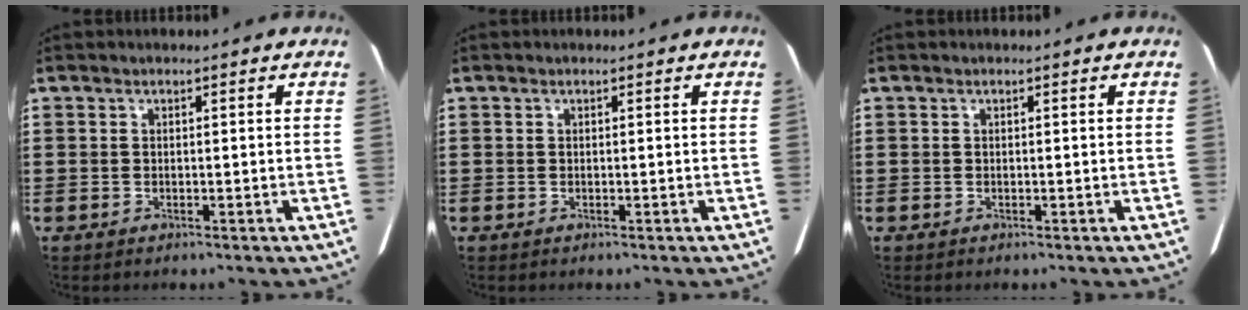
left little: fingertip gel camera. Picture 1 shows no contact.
{"total": 0.0}
{"total": 0.0}